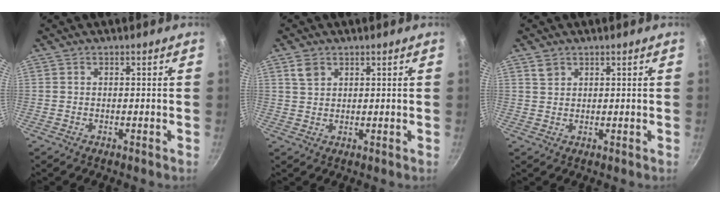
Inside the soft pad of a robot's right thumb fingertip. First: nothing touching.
{"total": 3.1, "force": [1.7, 2.2, 1.5], "torque": [-0.019, -0.001, 0.033]}
{"total": 2.1, "force": [1.3, 1.5, 0.8], "torque": [-0.009, -0.001, 0.025]}